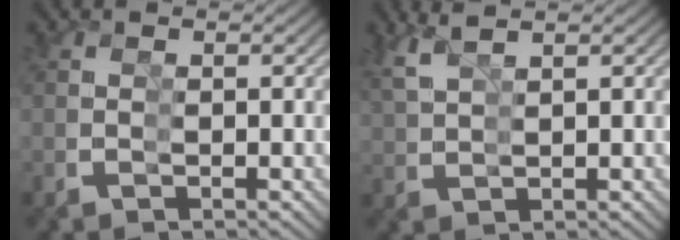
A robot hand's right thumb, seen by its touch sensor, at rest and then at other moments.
{"total": 2.9, "force": [2.4, -1.1, -1.1], "torque": [0.016, 0.022, 0.043]}